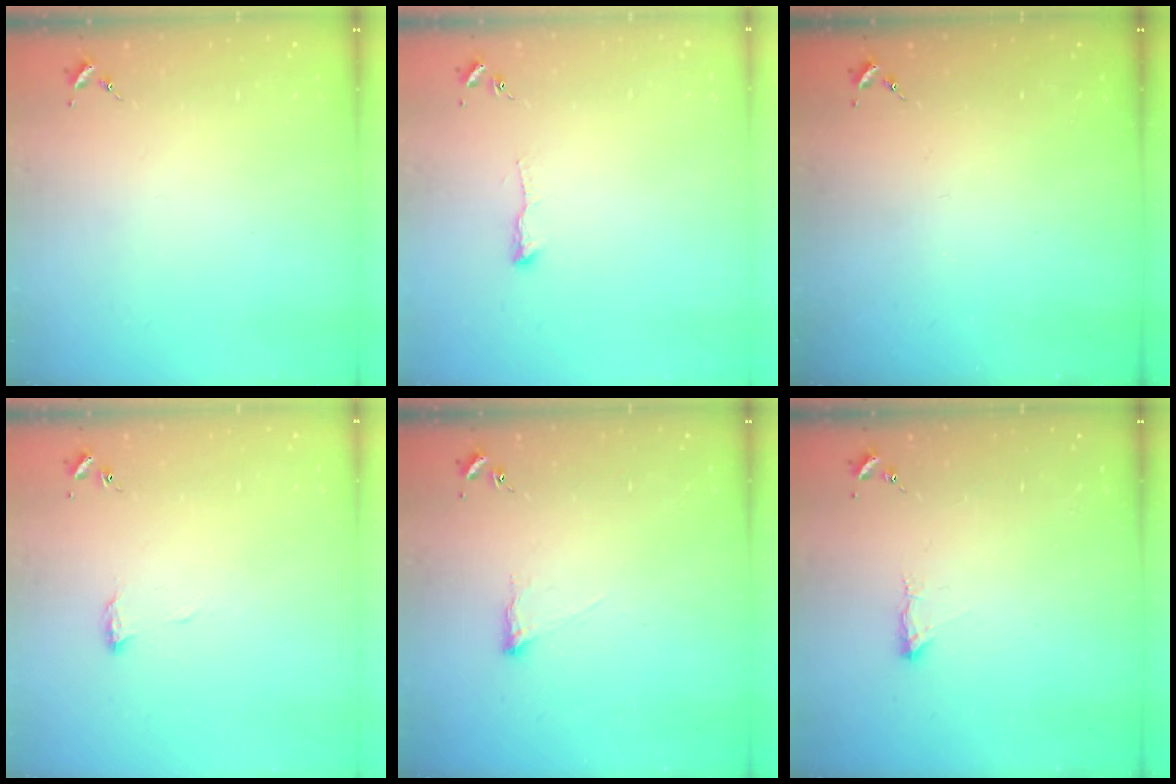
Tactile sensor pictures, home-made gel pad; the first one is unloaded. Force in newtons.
{"total": 4.8, "press": 4.7, "slide": 0.9}
{"total": 0.0}
{"total": 5.3, "press": 5.3, "slide": 0.4}
{"total": 4.7, "press": 4.6, "slide": 0.7}
{"total": 5.0, "press": 4.9, "slide": 0.7}